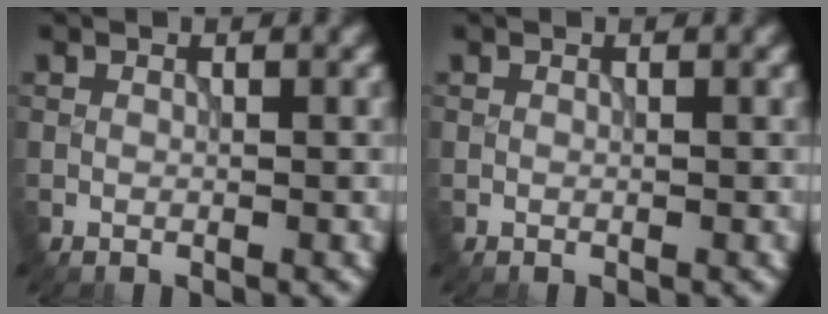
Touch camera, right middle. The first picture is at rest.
{"total": 0.0}